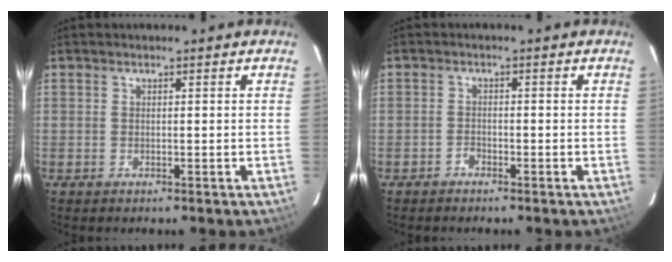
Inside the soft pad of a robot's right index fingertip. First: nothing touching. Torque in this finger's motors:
{"motor_torque": [0.04, 0.06, 0.05, -0.03]}